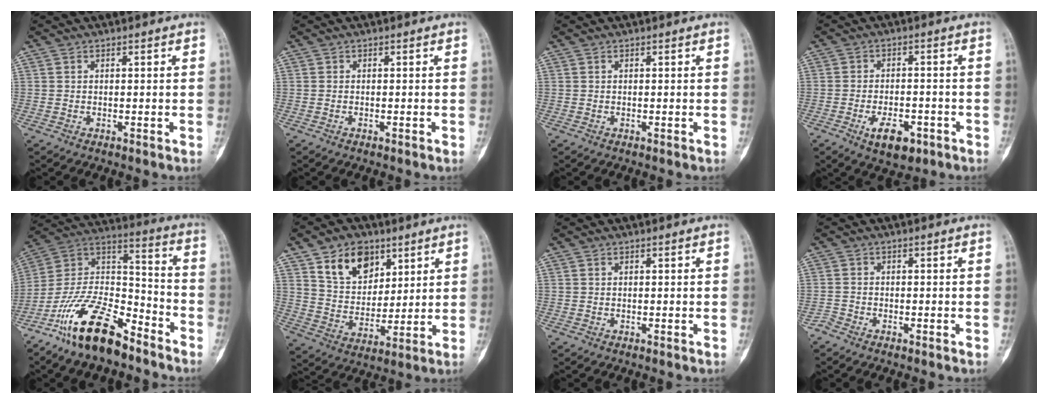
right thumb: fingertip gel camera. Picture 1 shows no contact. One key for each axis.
{"total": 0.0}
{"total": 0.0}
{"total": 7.2, "fx": -3.4, "fy": 4.0, "fz": 4.9, "tx": -0.070, "ty": 0.015, "tz": -0.048}
{"total": 18.6, "fx": -12.9, "fy": 7.7, "fz": 11.1, "tx": -0.191, "ty": 0.092, "tz": -0.236}
{"total": 12.3, "fx": 6.9, "fy": 8.4, "fz": 5.7, "tx": -0.064, "ty": -0.036, "tz": 0.128}
{"total": 0.0}
{"total": 1.4, "fx": -1.1, "fy": 0.7, "fz": -0.3, "tx": 0.001, "ty": 0.000, "tz": -0.028}